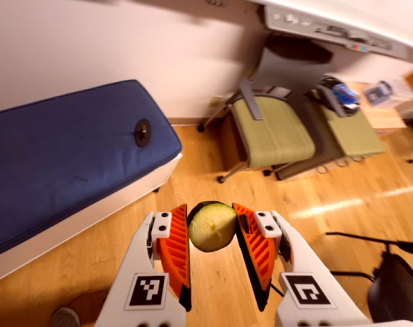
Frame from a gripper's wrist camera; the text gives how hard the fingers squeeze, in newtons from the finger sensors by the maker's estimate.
{"total": 9.7, "left": 9.4, "right": 10.1}